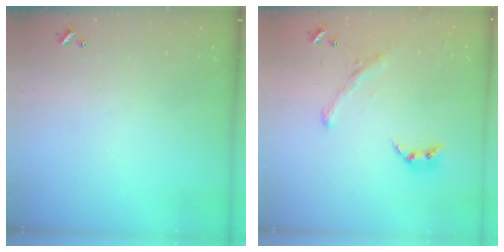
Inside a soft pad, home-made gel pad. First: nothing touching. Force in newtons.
{"total": 2.0, "press": 1.5, "slide": 1.2}